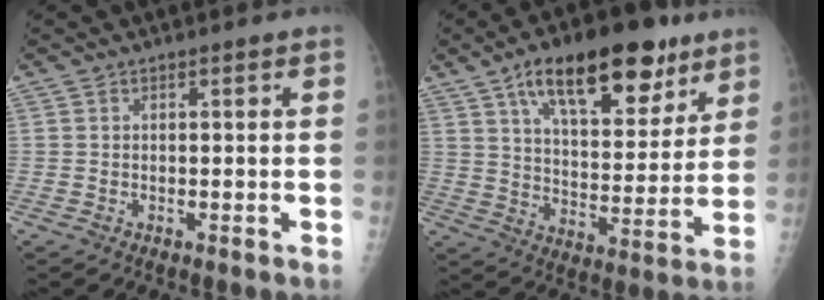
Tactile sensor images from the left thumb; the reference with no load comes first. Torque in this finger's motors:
{"motor_torque": [0.82, 0.77, 1.50, -1.27, 0.08]}